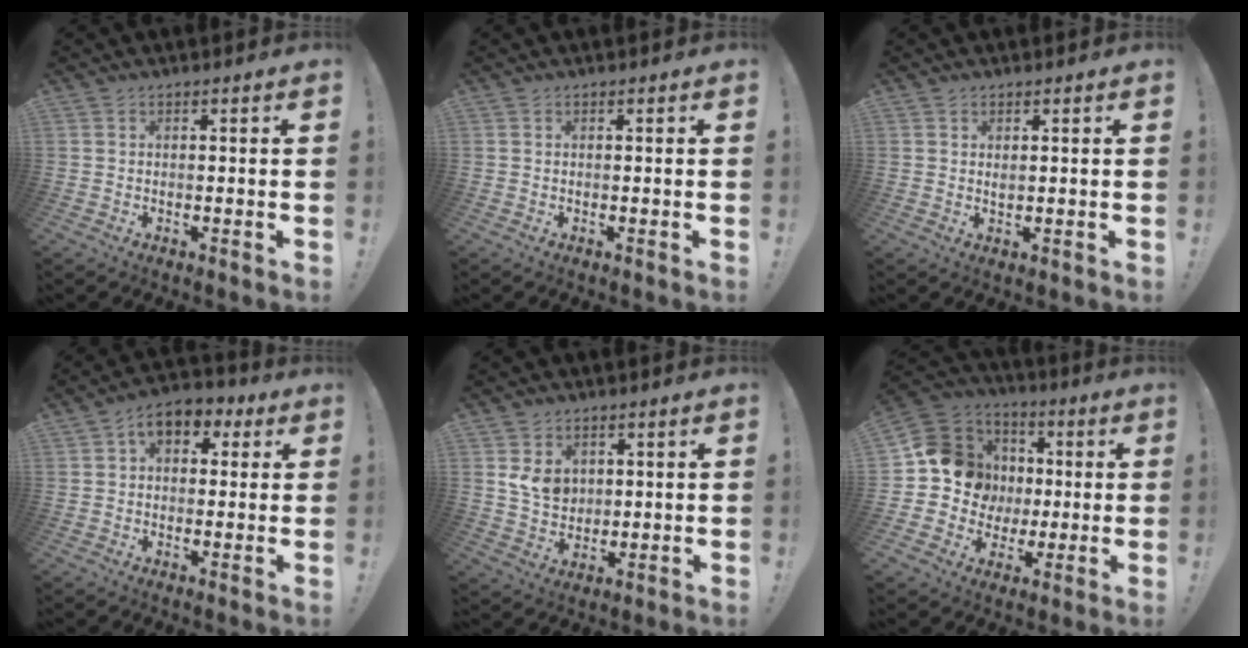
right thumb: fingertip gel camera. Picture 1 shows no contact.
{"total": 0.0}
{"total": 0.9, "force": [0.8, 0.2, 0.5], "torque": [-0.003, -0.004, 0.013]}
{"total": 7.5, "force": [2.9, 5.1, 4.7], "torque": [-0.074, -0.005, 0.055]}
{"total": 7.6, "force": [3.1, 5.9, 3.6], "torque": [-0.047, -0.019, 0.059]}
{"total": 15.2, "force": [1.4, 14.2, 5.2], "torque": [-0.077, 0.004, 0.059]}